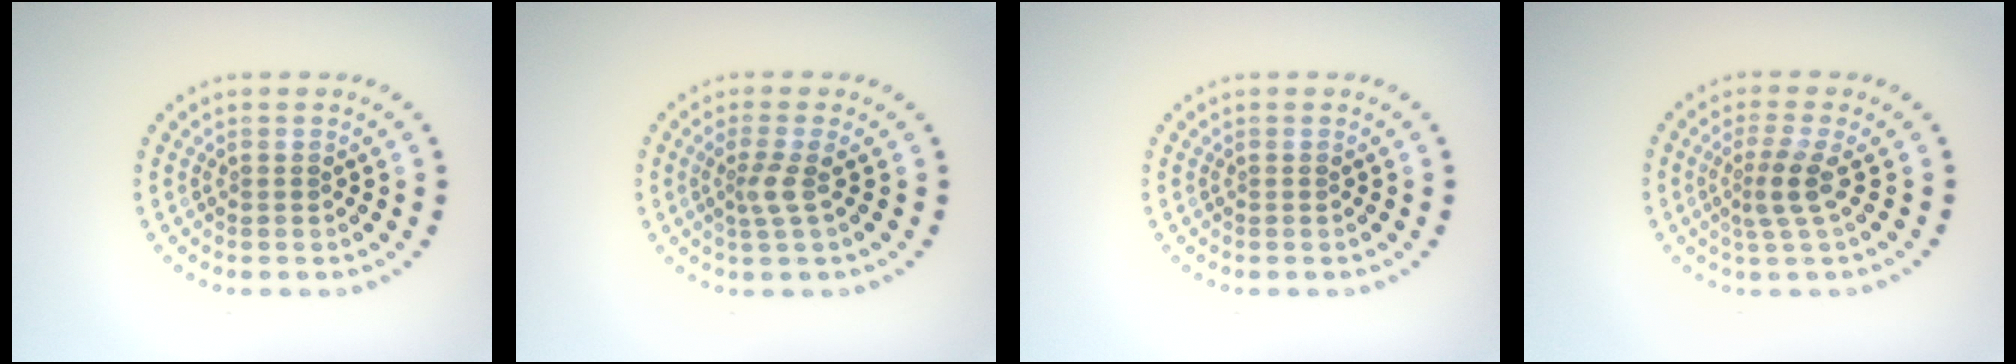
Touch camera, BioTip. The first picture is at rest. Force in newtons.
{"total": 2.0, "press": 1.5, "slide": 1.3}
{"total": 0.0}
{"total": 2.5, "press": 1.8, "slide": 1.6}